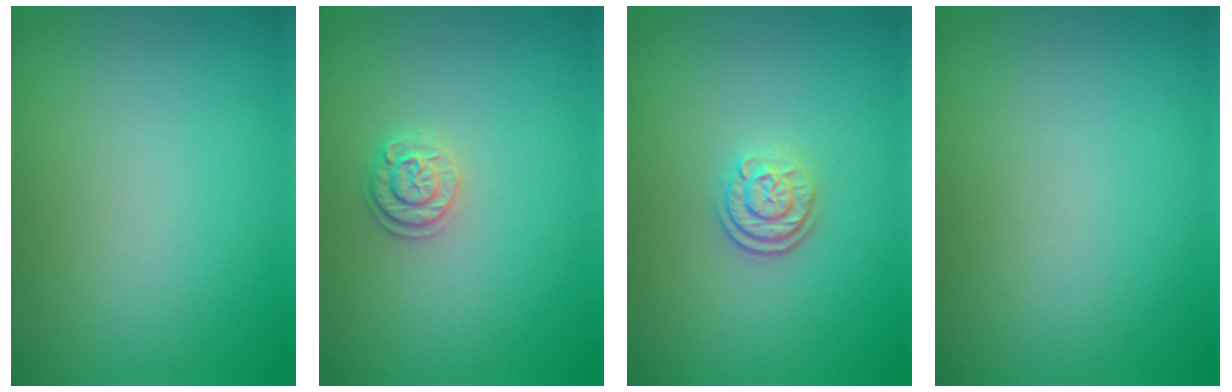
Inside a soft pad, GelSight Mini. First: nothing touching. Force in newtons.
{"total": 1.7, "press": 1.7, "slide": 0.5}
{"total": 2.3, "press": 1.9, "slide": 1.4}
{"total": 0.0}